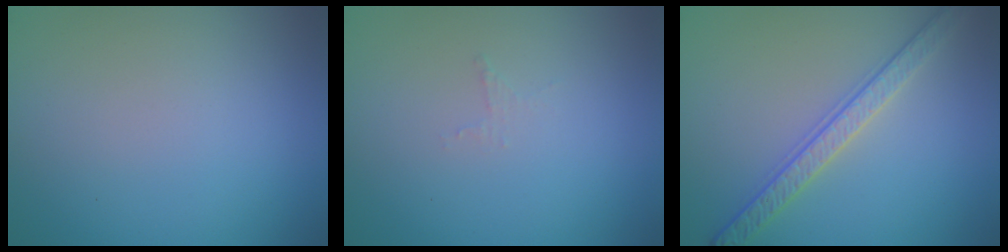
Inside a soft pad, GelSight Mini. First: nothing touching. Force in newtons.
{"total": 0.7, "press": 0.6, "slide": 0.2}
{"total": 3.2, "press": 3.0, "slide": 1.0}